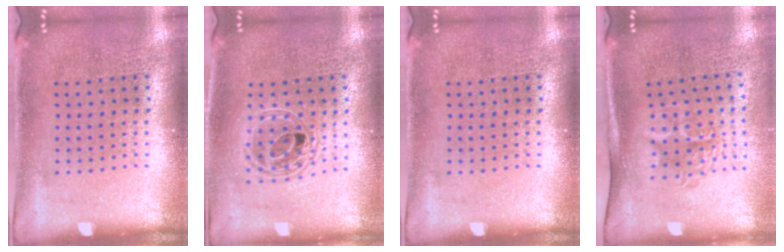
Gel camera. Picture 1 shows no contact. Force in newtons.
{"total": 1.7, "press": 1.4, "slide": 0.9}
{"total": 0.0}
{"total": 1.7, "press": 1.3, "slide": 1.2}